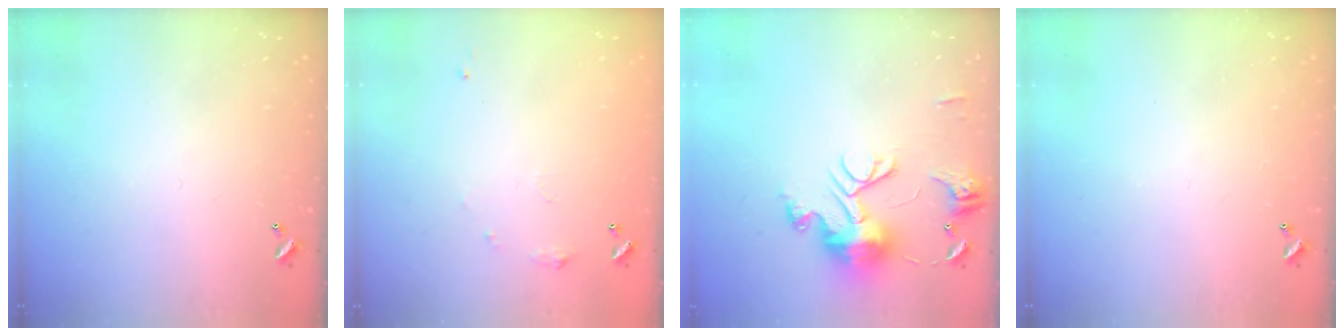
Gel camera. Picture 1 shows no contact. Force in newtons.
{"total": 5.9, "press": 5.9, "slide": 0.8}
{"total": 13.5, "press": 13.5, "slide": 1.0}
{"total": 0.0}